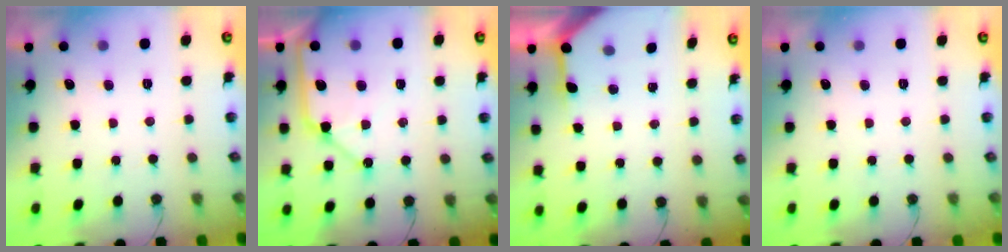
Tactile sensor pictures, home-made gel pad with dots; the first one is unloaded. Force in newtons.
{"total": 11.8, "press": 11.7, "slide": 1.4}
{"total": 6.2, "press": 6.2, "slide": 0.2}
{"total": 0.0}